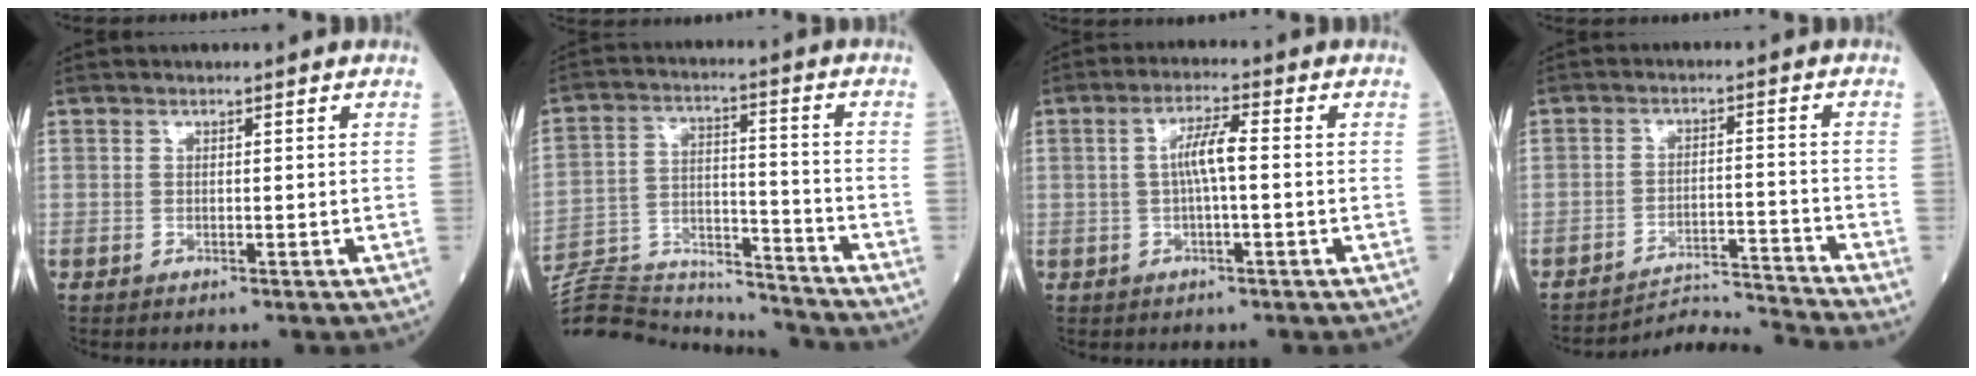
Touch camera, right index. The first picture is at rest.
{"total": 20.1, "force": [-19.4, 3.4, 4.2], "torque": [-0.115, 0.016, -0.305]}
{"total": 4.6, "force": [0.1, 0.5, 4.6], "torque": [-0.087, 0.011, 0.001]}
{"total": 8.0, "force": [-7.0, -3.7, -1.3], "torque": [0.015, 0.007, -0.122]}